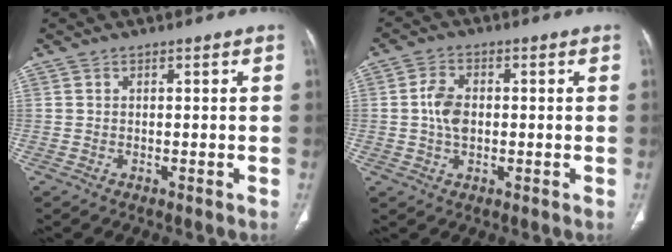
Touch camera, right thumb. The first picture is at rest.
{"total": 5.4, "force": [0.0, 3.5, 4.1], "torque": [-0.080, 0.006, -0.002]}